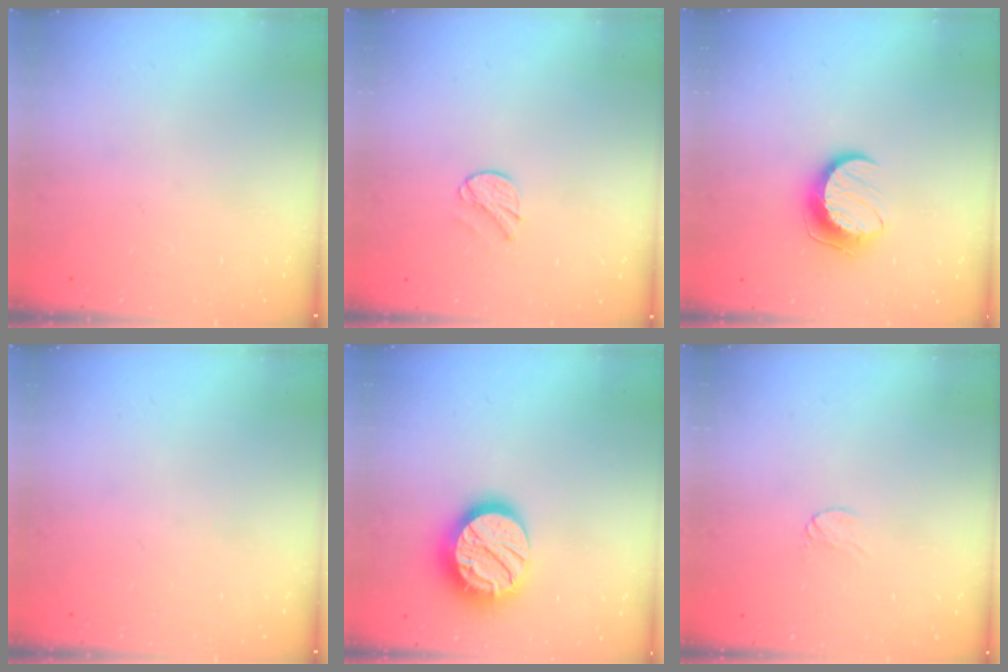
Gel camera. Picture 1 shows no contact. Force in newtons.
{"total": 5.3, "press": 5.3, "slide": 0.6}
{"total": 10.2, "press": 10.2, "slide": 0.4}
{"total": 0.0}
{"total": 17.6, "press": 17.5, "slide": 1.2}
{"total": 3.1, "press": 3.1, "slide": 0.3}